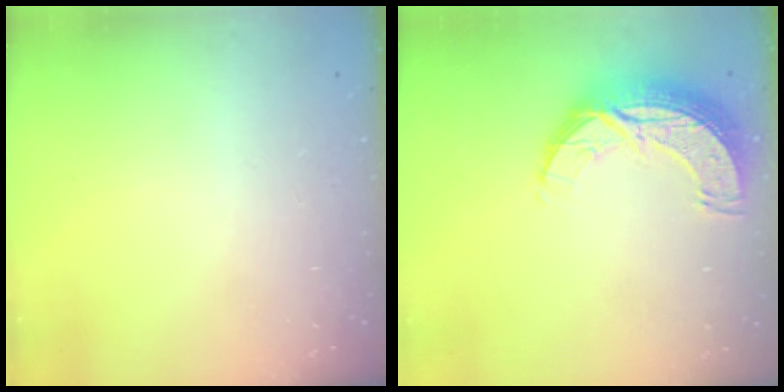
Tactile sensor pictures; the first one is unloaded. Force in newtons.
{"total": 10.2, "press": 10.2, "slide": 0.6}